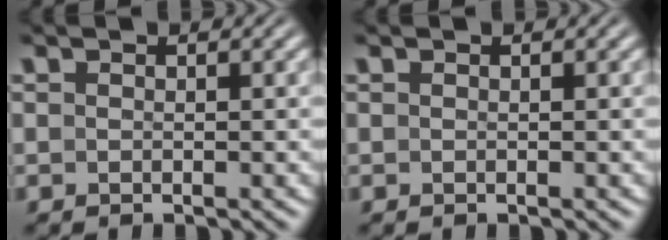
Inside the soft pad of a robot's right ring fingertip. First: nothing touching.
{"total": 0.0}